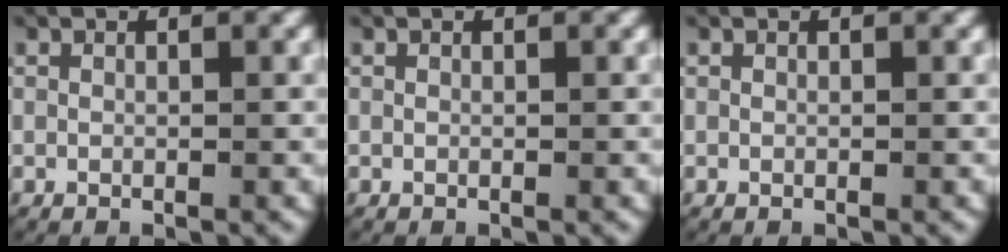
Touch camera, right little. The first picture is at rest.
{"total": 0.0}
{"total": 0.0}